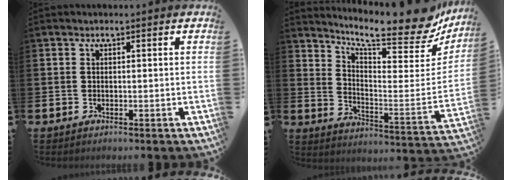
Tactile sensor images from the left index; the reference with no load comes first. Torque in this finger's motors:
{"motor_torque": [0.20, -0.69, 0.73, 0.18]}